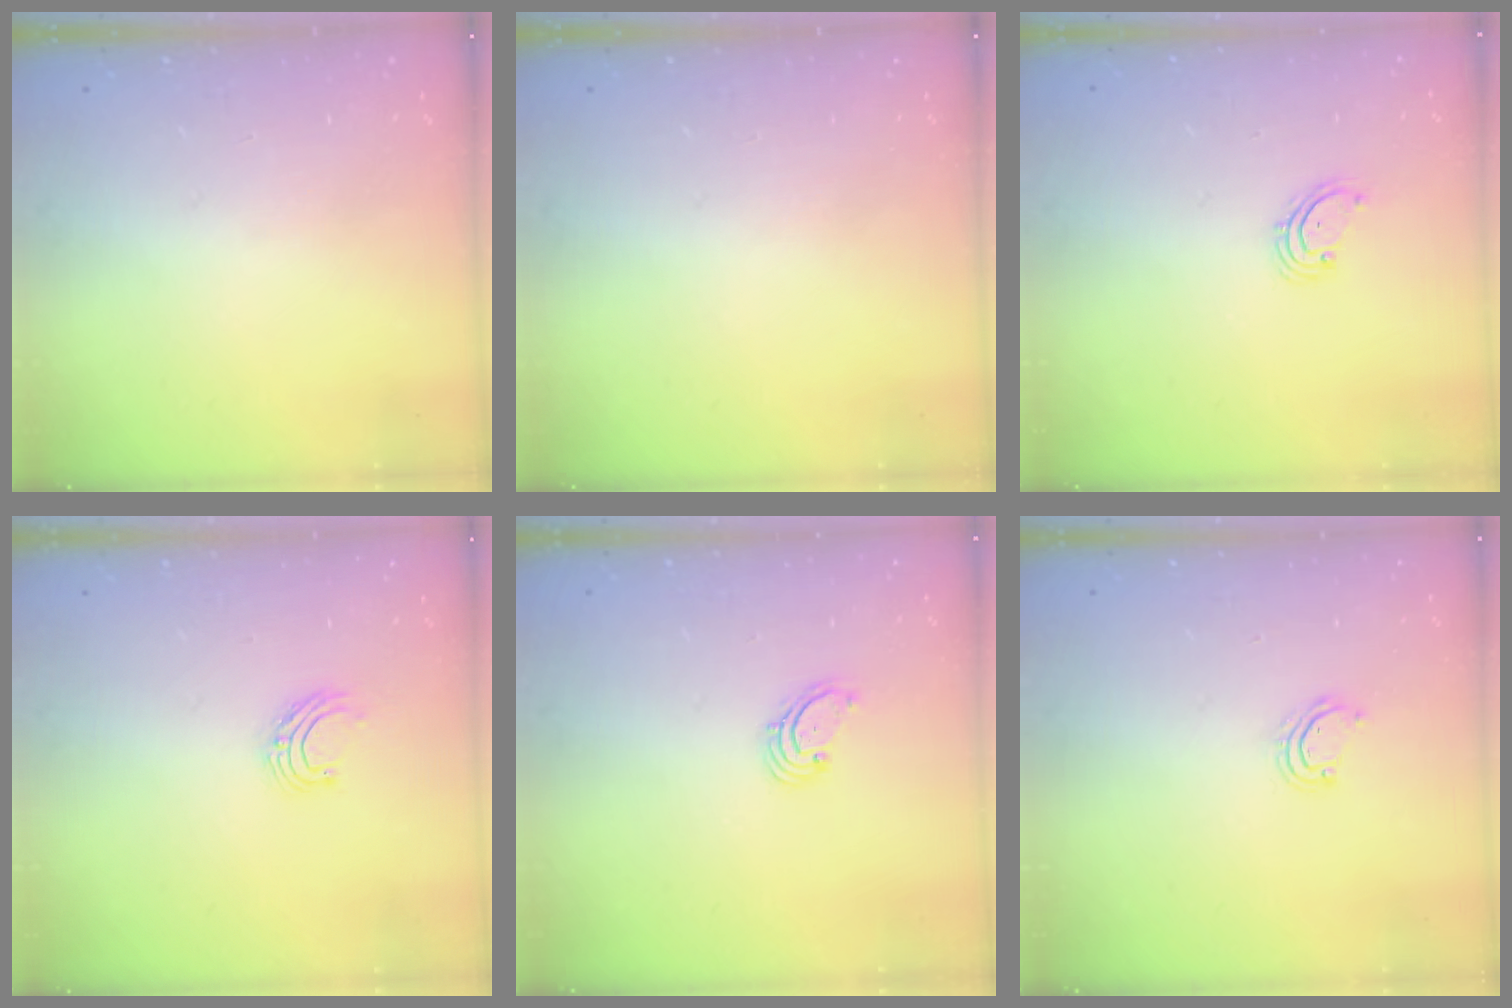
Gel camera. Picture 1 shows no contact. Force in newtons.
{"total": 0.0}
{"total": 2.3, "press": 2.3, "slide": 0.5}
{"total": 5.9, "press": 5.9, "slide": 0.5}
{"total": 1.6, "press": 1.6, "slide": 0.2}
{"total": 2.7, "press": 2.7, "slide": 0.2}